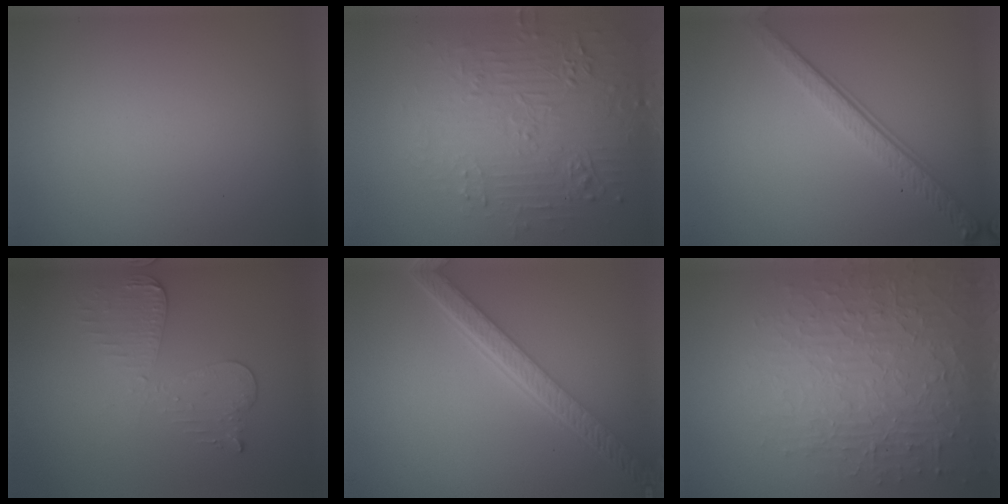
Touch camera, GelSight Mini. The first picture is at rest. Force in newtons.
{"total": 5.1, "press": 4.4, "slide": 2.7}
{"total": 4.0, "press": 2.8, "slide": 2.9}
{"total": 3.0, "press": 2.7, "slide": 1.2}
{"total": 5.4, "press": 4.1, "slide": 3.5}
{"total": 7.0, "press": 5.3, "slide": 4.5}